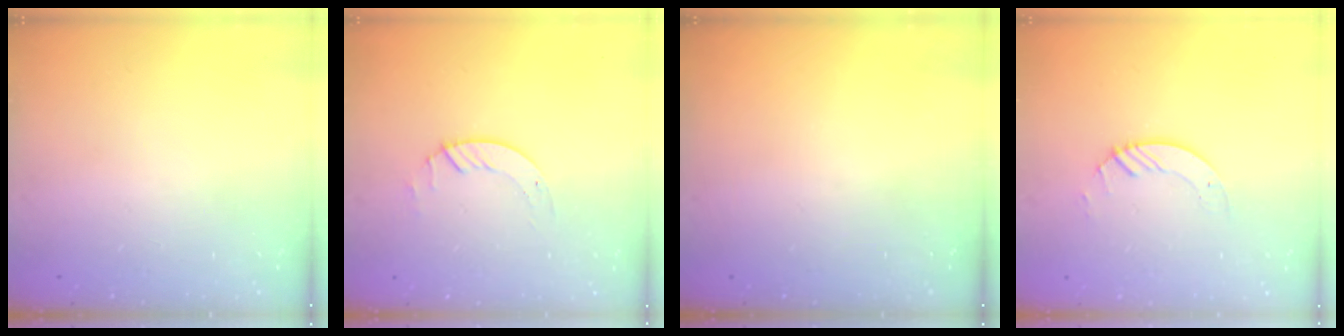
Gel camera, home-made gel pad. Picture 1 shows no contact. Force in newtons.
{"total": 2.0, "press": 2.0, "slide": 0.2}
{"total": 0.0}
{"total": 2.6, "press": 2.6, "slide": 0.3}